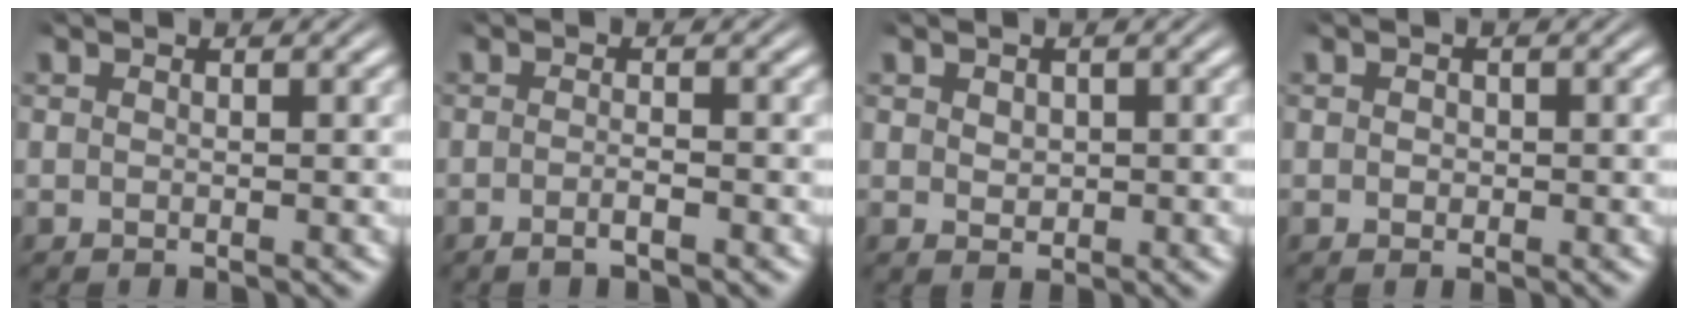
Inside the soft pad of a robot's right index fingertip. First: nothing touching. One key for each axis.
{"total": 1.5, "fx": -1.2, "fy": 0.2, "fz": 0.8, "tx": -0.019, "ty": 0.000, "tz": -0.024}
{"total": 0.9, "fx": 0.2, "fy": 0.6, "fz": 0.7, "tx": -0.010, "ty": -0.012, "tz": 0.015}
{"total": 0.5, "fx": -0.2, "fy": 0.4, "fz": 0.3, "tx": -0.011, "ty": -0.009, "tz": 0.002}